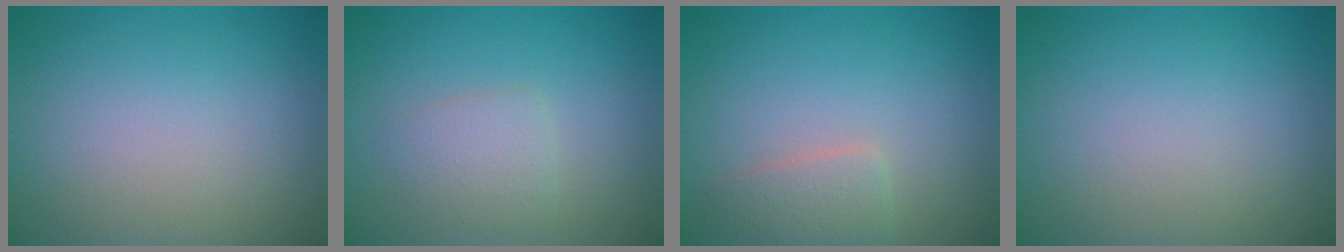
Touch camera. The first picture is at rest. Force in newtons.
{"total": 2.0, "press": 2.0, "slide": 0.0}
{"total": 2.0, "press": 2.0, "slide": 0.1}
{"total": 0.0}